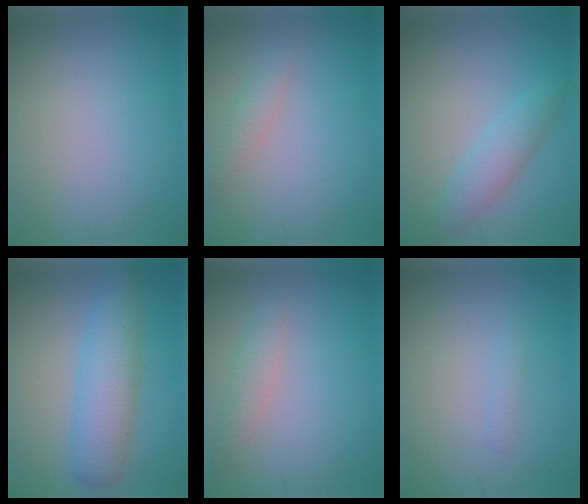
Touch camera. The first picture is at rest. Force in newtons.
{"total": 1.8, "press": 1.8, "slide": 0.1}
{"total": 2.9, "press": 2.9, "slide": 0.1}
{"total": 5.3, "press": 5.3, "slide": 0.0}
{"total": 2.0, "press": 2.0, "slide": 0.1}
{"total": 0.7, "press": 0.7, "slide": 0.1}